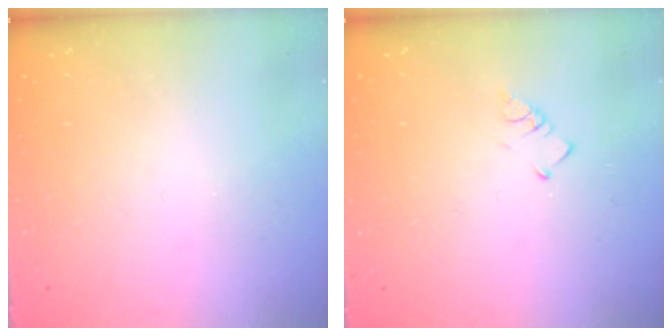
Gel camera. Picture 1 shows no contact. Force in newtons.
{"total": 1.5, "press": 1.5, "slide": 0.3}